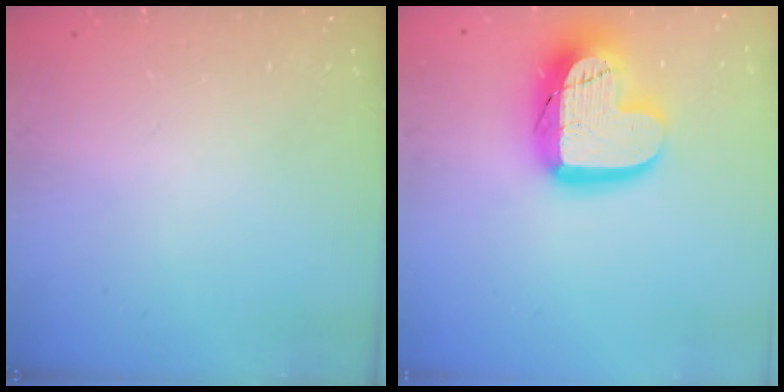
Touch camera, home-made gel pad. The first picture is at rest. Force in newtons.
{"total": 18.4, "press": 18.3, "slide": 1.4}